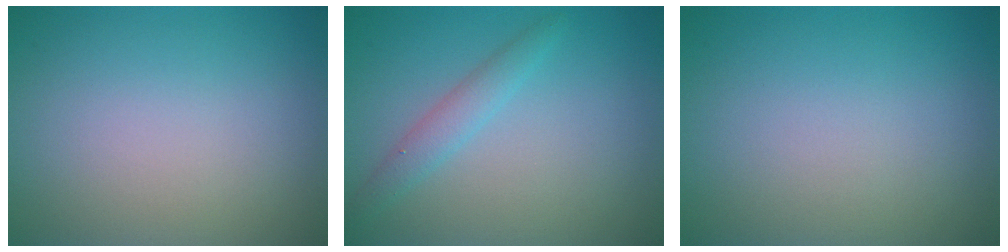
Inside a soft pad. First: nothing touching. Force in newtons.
{"total": 1.9, "press": 1.9, "slide": 0.0}
{"total": 0.0}